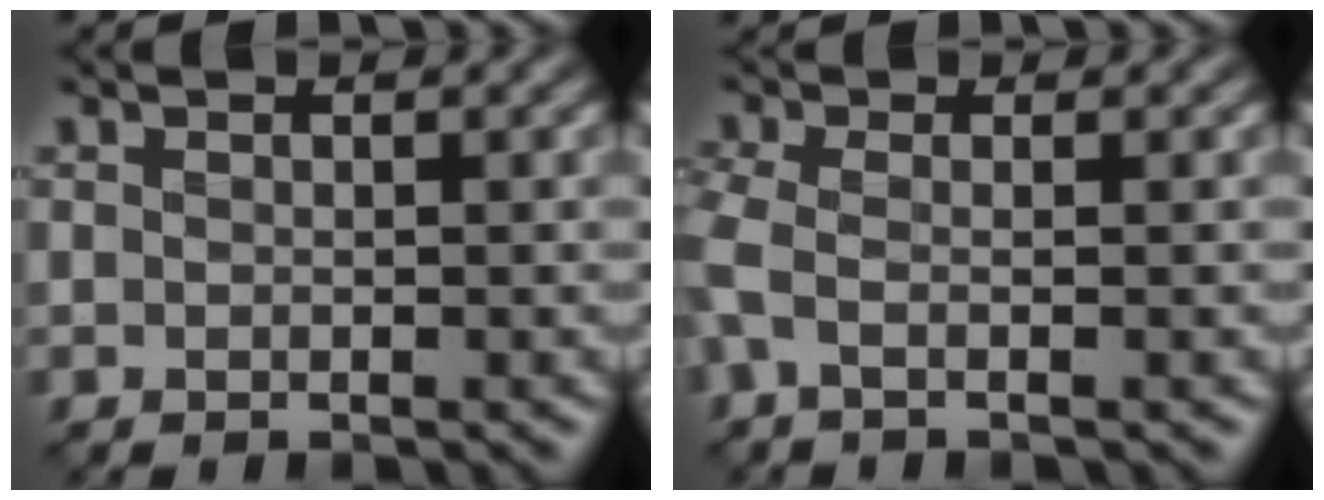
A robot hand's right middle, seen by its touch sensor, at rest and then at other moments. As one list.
[{"total": 2.1, "force": [-0.4, 0.7, 1.9], "torque": [-0.048, -0.008, -0.020]}]